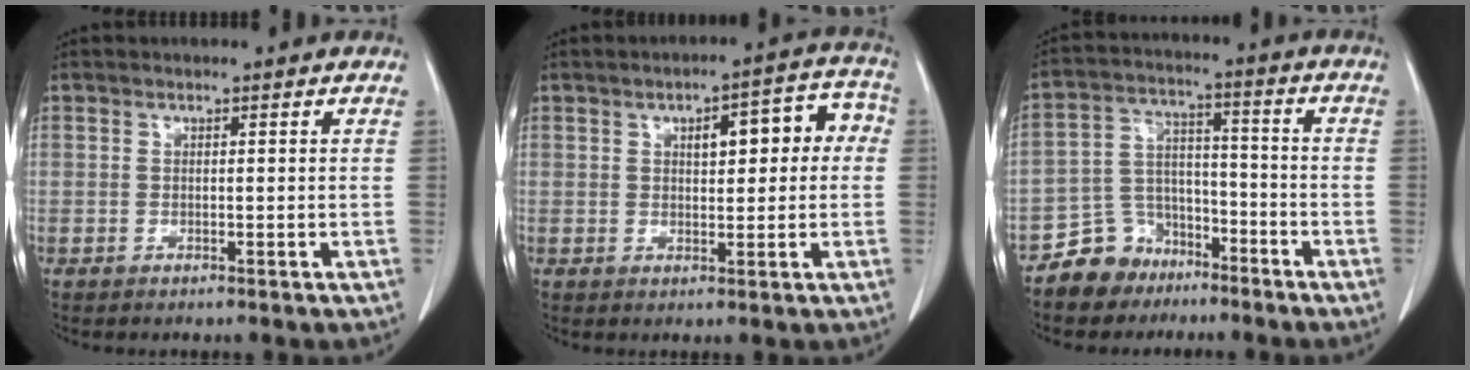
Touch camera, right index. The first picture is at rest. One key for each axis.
{"total": 8.0, "fx": 1.5, "fy": 3.2, "fz": 7.2, "tx": -0.085, "ty": 0.037, "tz": 0.017}
{"total": 8.1, "fx": -5.8, "fy": 5.5, "fz": 0.9, "tx": -0.010, "ty": 0.028, "tz": -0.102}